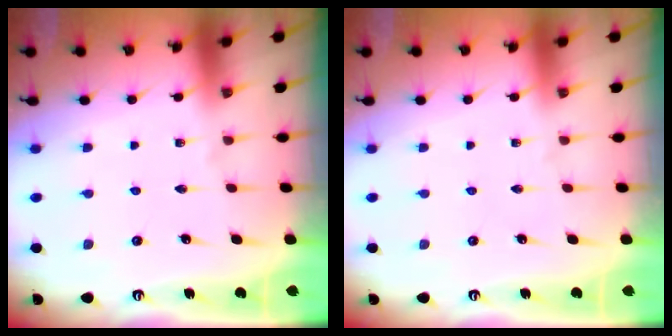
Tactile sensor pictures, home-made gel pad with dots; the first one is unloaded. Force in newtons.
{"total": 0.0}